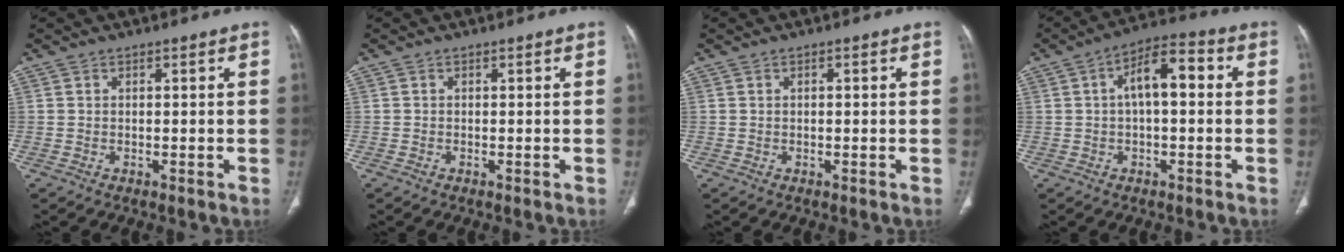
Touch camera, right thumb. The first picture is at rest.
{"total": 0.0}
{"total": 0.5, "force": [0.1, 0.2, 0.5], "torque": [-0.010, 0.005, 0.005]}
{"total": 9.0, "force": [1.2, 4.0, 8.0], "torque": [-0.122, 0.033, 0.009]}